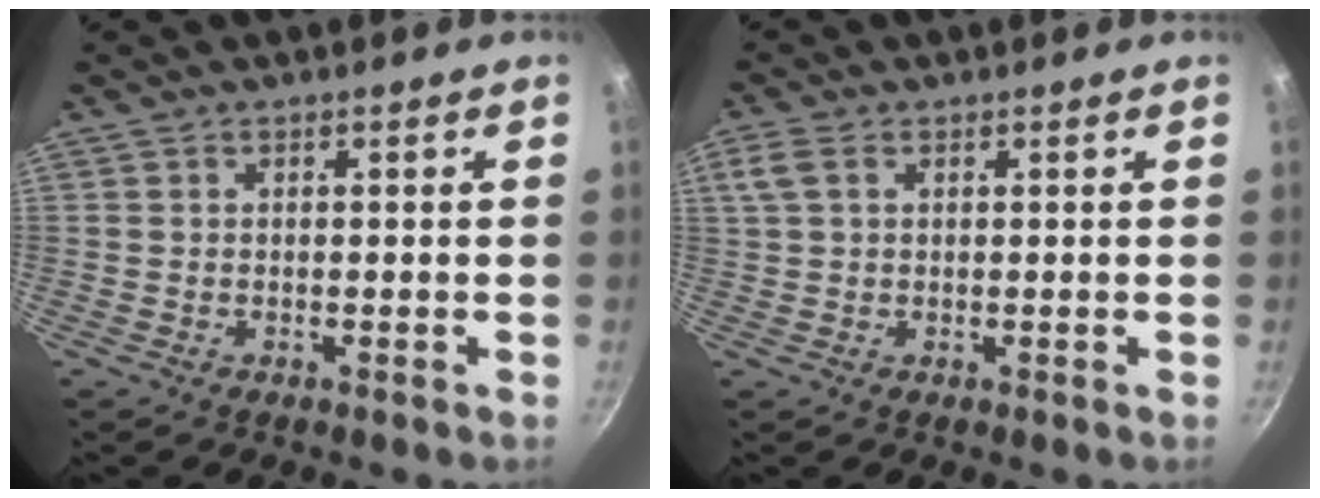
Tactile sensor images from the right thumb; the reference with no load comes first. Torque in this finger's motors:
{"motor_torque": [-0.63, 0.42, -0.41, 0.18, 0.12]}